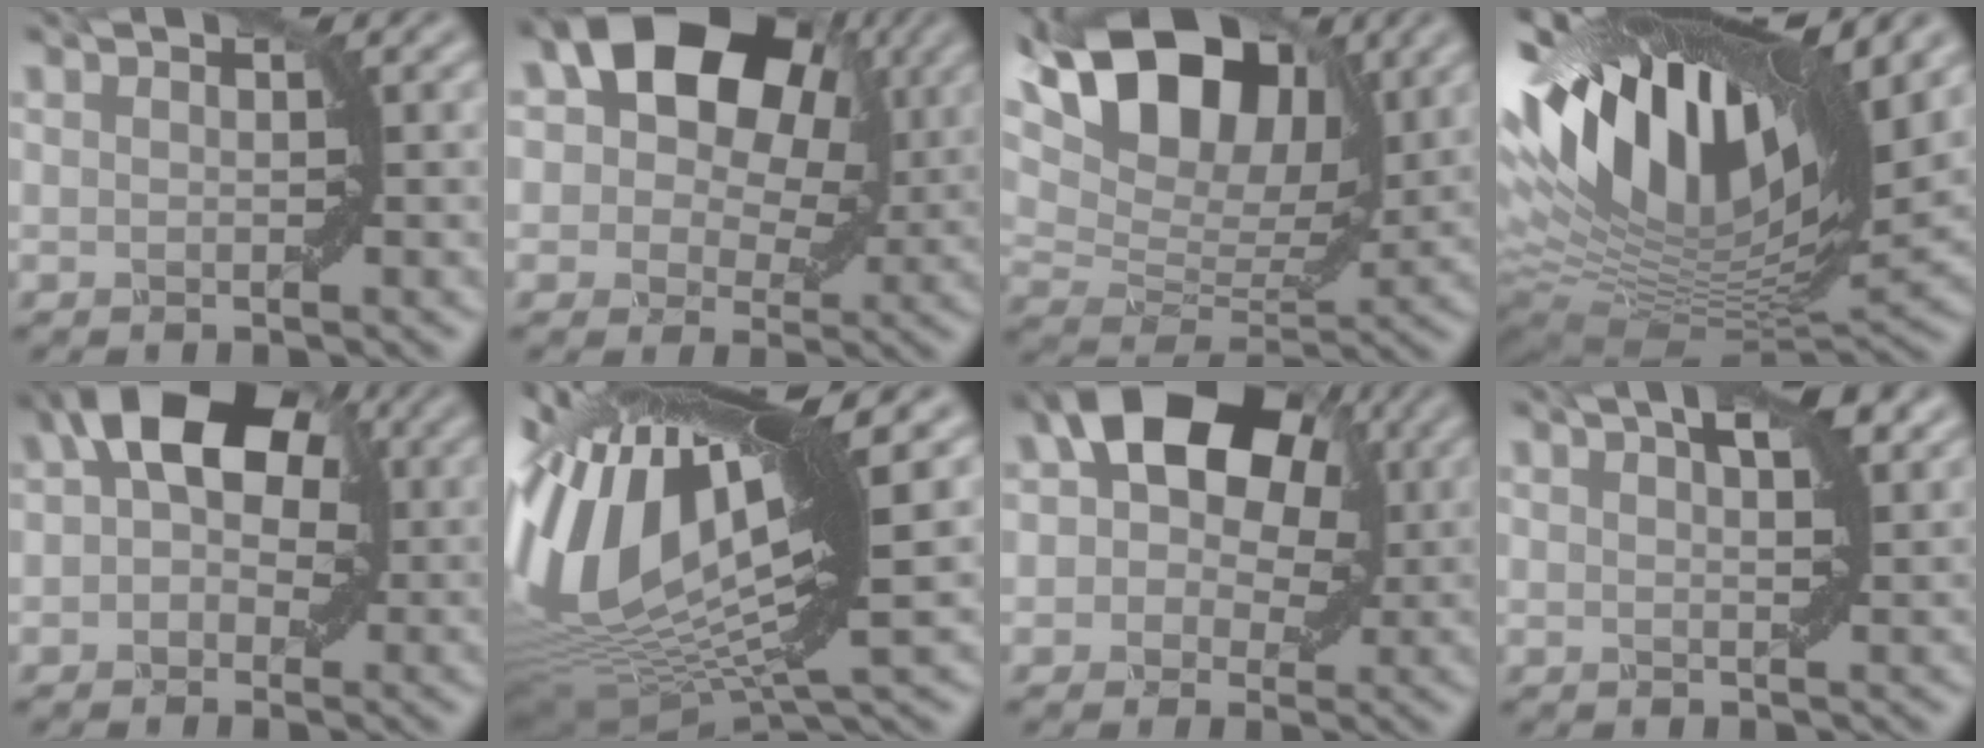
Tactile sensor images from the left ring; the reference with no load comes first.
{"total": 13.7, "force": [4.8, 9.2, 9.0], "torque": [-0.111, 0.040, 0.058]}
{"total": 12.4, "force": [6.4, 6.8, 8.1], "torque": [-0.143, 0.018, 0.100]}
{"total": 17.6, "force": [6.9, 6.7, 14.7], "torque": [-0.268, 0.024, 0.107]}
{"total": 9.4, "force": [2.5, 6.0, 6.7], "torque": [-0.078, 0.031, 0.018]}
{"total": 17.2, "force": [3.0, 6.1, 15.8], "torque": [-0.333, 0.016, 0.048]}
{"total": 12.2, "force": [3.9, 8.3, 8.0], "torque": [-0.088, 0.050, 0.030]}
{"total": 4.9, "force": [2.9, 1.8, 3.5], "torque": [-0.031, 0.019, 0.023]}